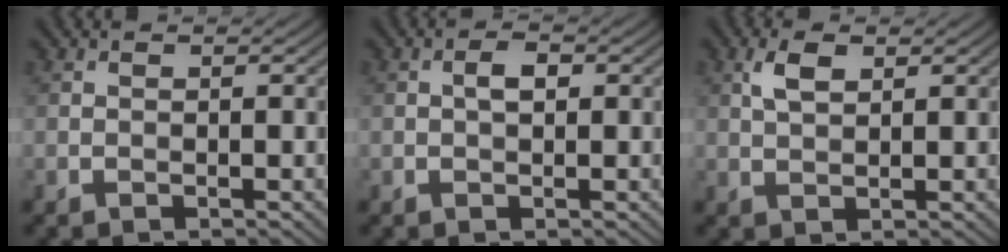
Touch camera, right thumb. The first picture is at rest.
{"total": 1.7, "force": [0.2, 0.8, 1.5], "torque": [-0.025, 0.004, 0.001]}
{"total": 3.0, "force": [1.3, 1.4, 2.2], "torque": [-0.051, 0.005, 0.027]}